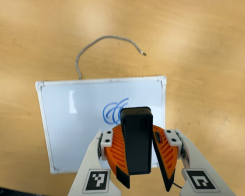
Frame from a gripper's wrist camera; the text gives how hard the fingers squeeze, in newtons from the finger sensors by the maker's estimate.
{"total": 9.1, "left": 9.4, "right": 8.7}